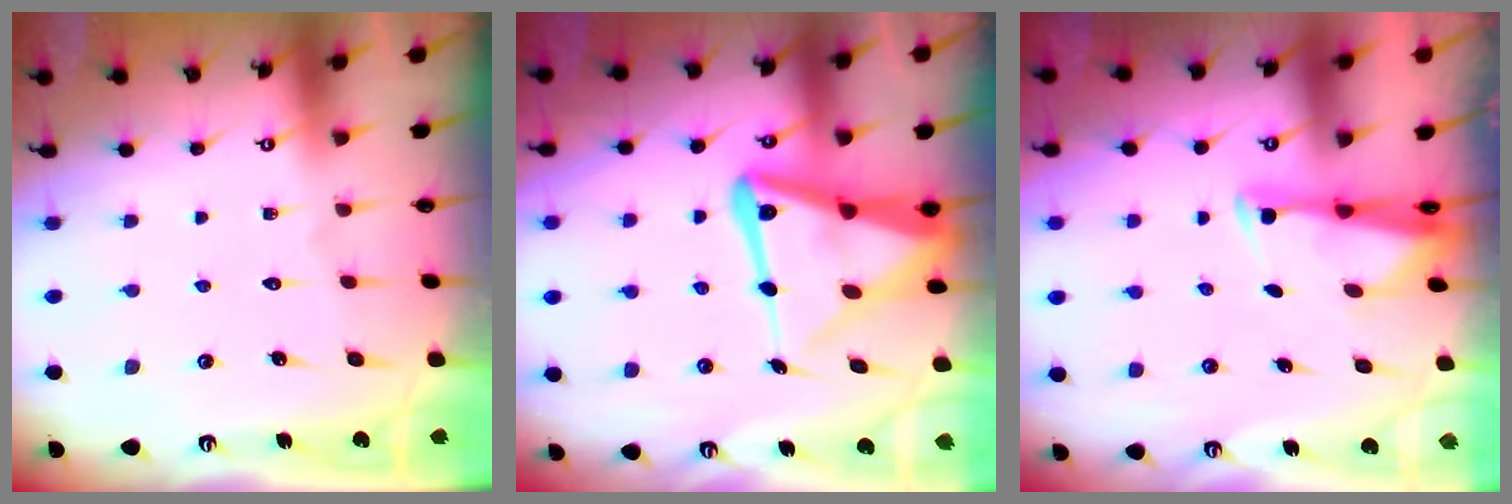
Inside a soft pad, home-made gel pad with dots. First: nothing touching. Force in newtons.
{"total": 15.8, "press": 15.6, "slide": 1.8}
{"total": 2.9, "press": 2.8, "slide": 0.7}